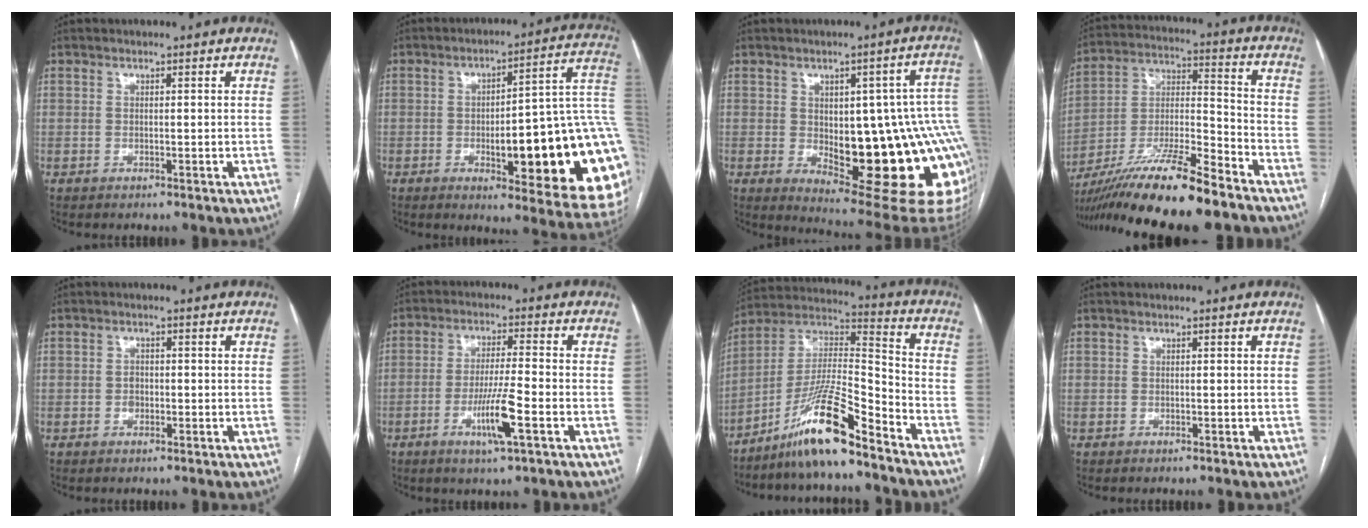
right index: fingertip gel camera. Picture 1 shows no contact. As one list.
[{"total": 26.7, "force": [-3.7, 5.1, 26.0], "torque": [-0.230, 0.018, -0.040]}, {"total": 22.6, "force": [-3.2, 7.4, 21.1], "torque": [-0.183, 0.014, -0.018]}, {"total": 18.6, "force": [-14.4, 1.1, 11.8], "torque": [-0.240, -0.025, -0.262]}, {"total": 1.5, "force": [-0.3, 1.2, 0.8], "torque": [-0.011, 0.004, -0.004]}, {"total": 7.8, "force": [-3.1, 0.0, 7.1], "torque": [-0.135, -0.011, -0.056]}, {"total": 14.0, "force": [-10.0, 0.6, 9.7], "torque": [-0.187, 0.008, -0.182]}, {"total": 0.0}]